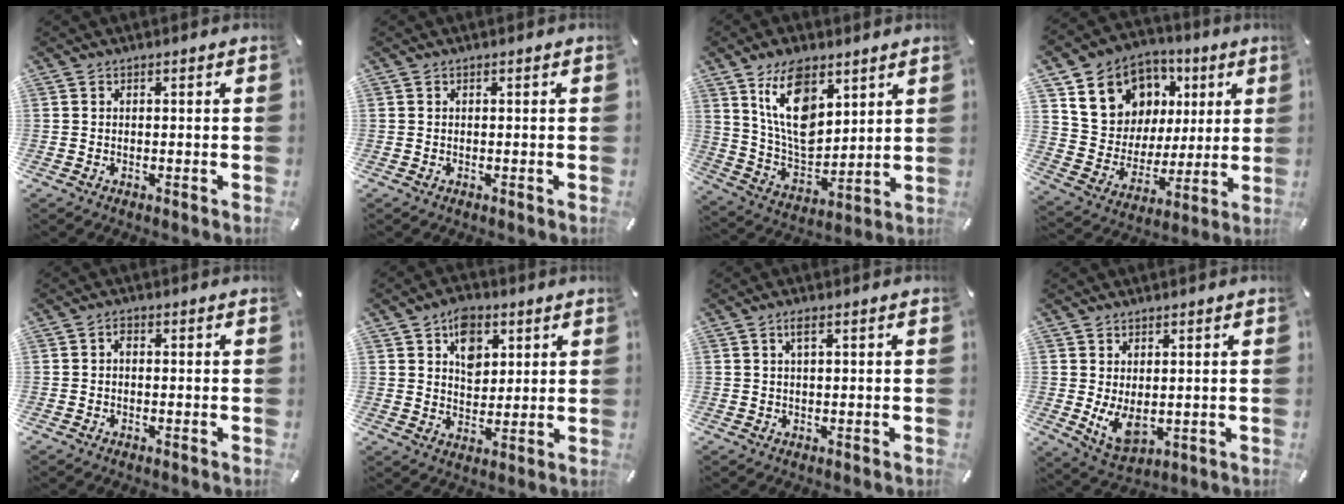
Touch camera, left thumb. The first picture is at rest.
{"total": 0.0}
{"total": 14.9, "force": [7.4, 8.6, 9.7], "torque": [-0.190, -0.028, 0.133]}
{"total": 14.9, "force": [6.6, 12.7, 4.3], "torque": [-0.079, -0.034, 0.136]}
{"total": 1.1, "force": [-0.3, 0.7, 0.8], "torque": [-0.017, 0.005, -0.008]}
{"total": 8.1, "force": [3.7, 5.9, 4.0], "torque": [-0.047, -0.010, 0.062]}
{"total": 2.2, "force": [0.8, 0.5, 2.0], "torque": [-0.041, 0.004, 0.012]}
{"total": 6.8, "force": [0.6, 4.5, 5.1], "torque": [-0.107, -0.011, 0.010]}